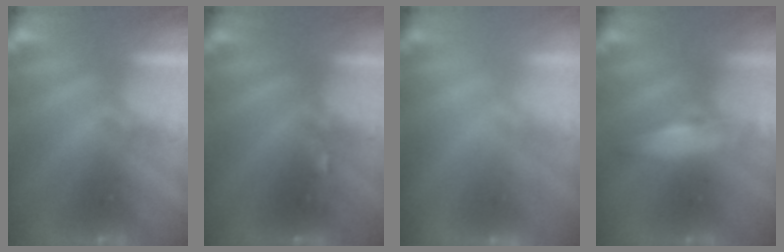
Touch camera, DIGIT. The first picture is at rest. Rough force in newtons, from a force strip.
{"total": 2.4}
{"total": 2.8}
{"total": 2.6}